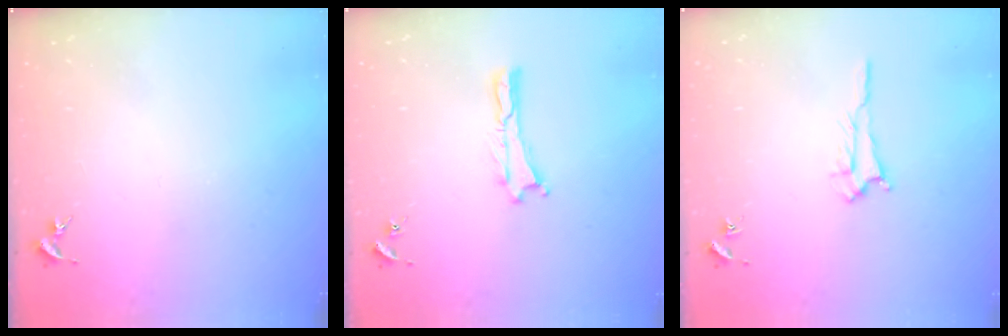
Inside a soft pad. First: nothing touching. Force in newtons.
{"total": 0.0}
{"total": 1.6, "press": 1.6, "slide": 0.3}